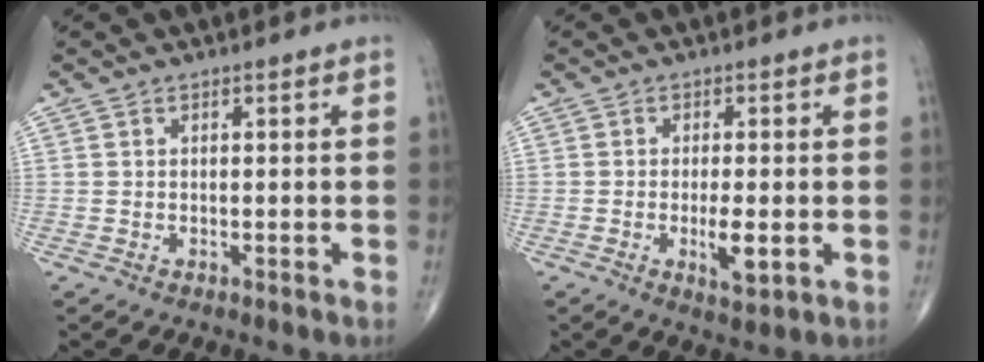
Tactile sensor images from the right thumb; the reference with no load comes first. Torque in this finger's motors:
{"motor_torque": [2.43, 2.57, 2.34, -0.43, 0.92]}